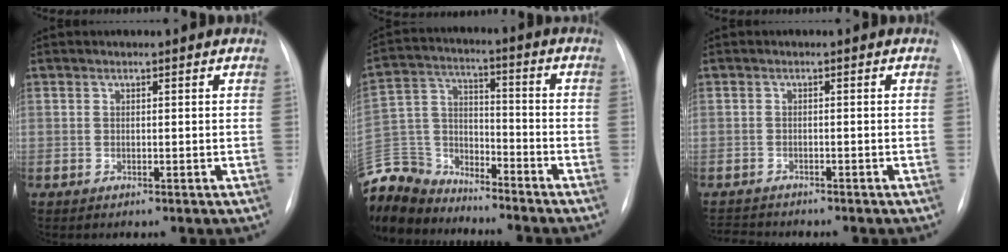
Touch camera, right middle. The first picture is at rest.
{"total": 15.9, "force": [-14.9, 5.0, 2.8], "torque": [-0.076, 0.027, -0.276]}
{"total": 3.1, "force": [-3.1, 0.3, 0.1], "torque": [-0.003, -0.015, -0.049]}